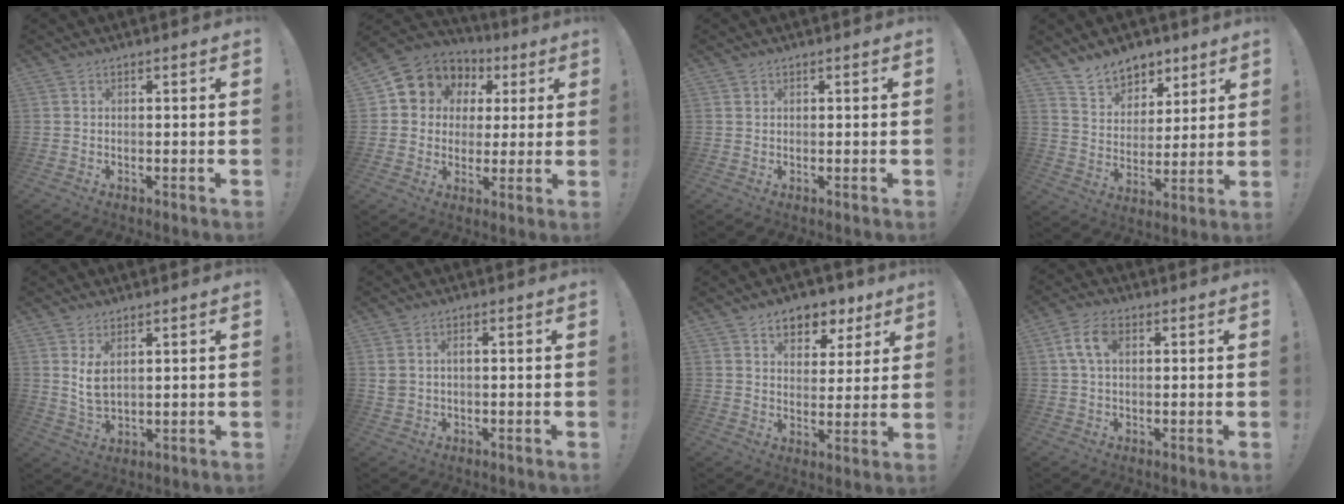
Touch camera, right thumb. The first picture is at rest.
{"total": 8.8, "force": [3.2, 7.9, 2.4], "torque": [-0.033, -0.025, 0.064]}
{"total": 0.8, "force": [0.5, 0.6, 0.0], "torque": [0.005, -0.002, 0.009]}
{"total": 11.3, "force": [9.0, 6.4, 2.3], "torque": [-0.042, -0.069, 0.176]}
{"total": 5.8, "force": [2.2, 3.0, 4.4], "torque": [-0.076, -0.013, 0.039]}
{"total": 2.1, "force": [0.5, 1.3, 1.6], "torque": [-0.027, 0.003, 0.008]}
{"total": 8.2, "force": [5.4, 5.4, 2.9], "torque": [-0.030, -0.039, 0.099]}
{"total": 7.0, "force": [1.9, 4.0, 5.4], "torque": [-0.105, 0.007, 0.036]}